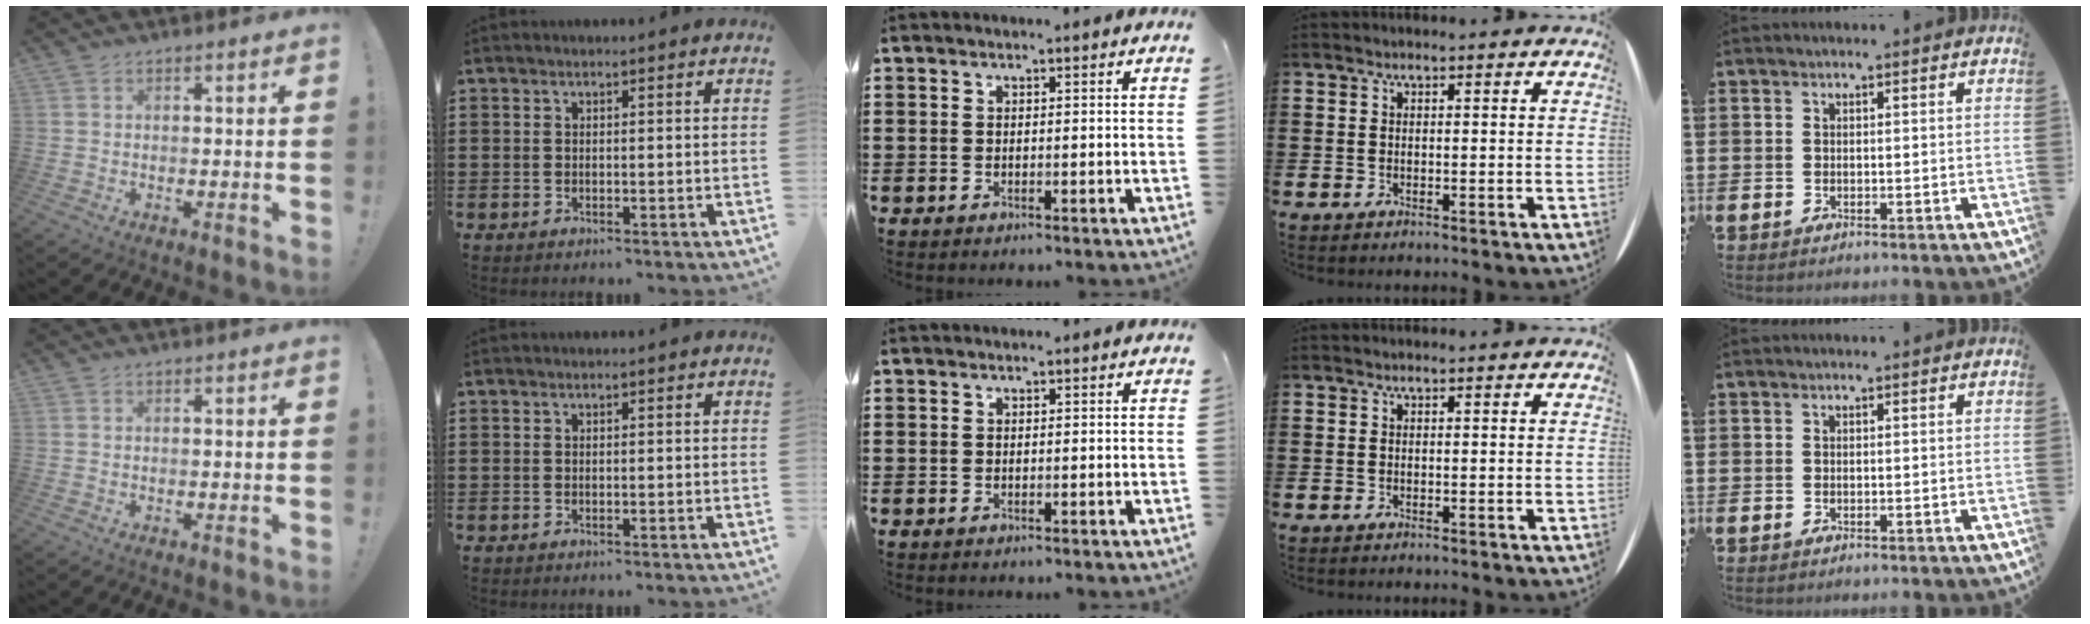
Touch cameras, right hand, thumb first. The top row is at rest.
{}